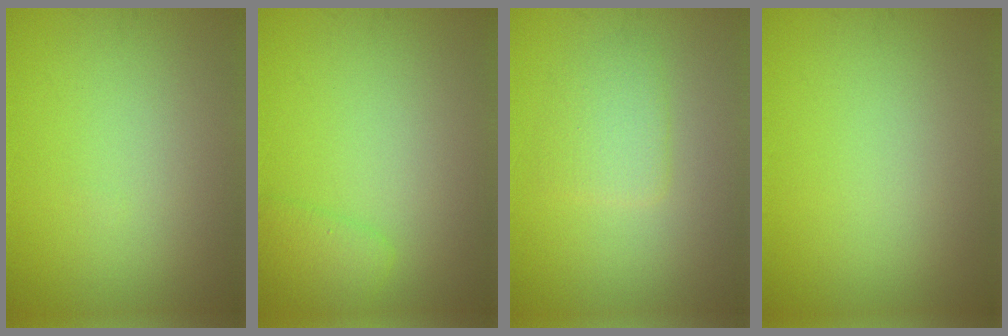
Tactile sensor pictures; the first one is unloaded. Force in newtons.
{"total": 2.0, "press": 2.0, "slide": 0.1}
{"total": 2.4, "press": 2.3, "slide": 0.5}
{"total": 0.0}